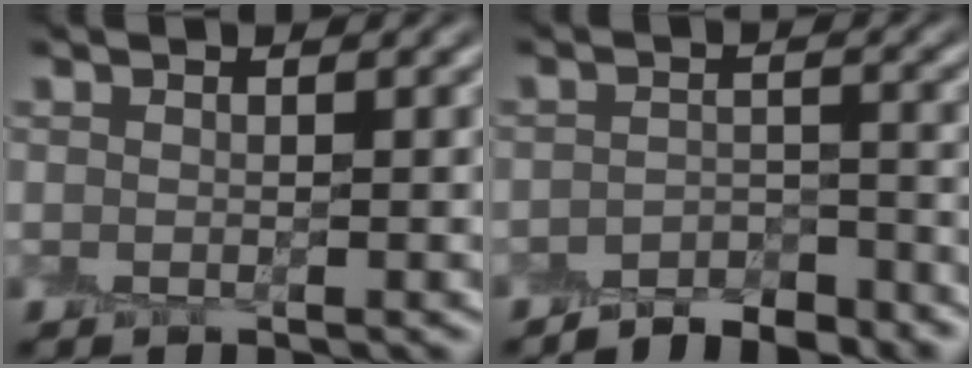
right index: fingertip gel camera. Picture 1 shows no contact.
{"total": 4.0, "force": [-3.7, 1.0, 1.2], "torque": [-0.014, 0.004, -0.058]}